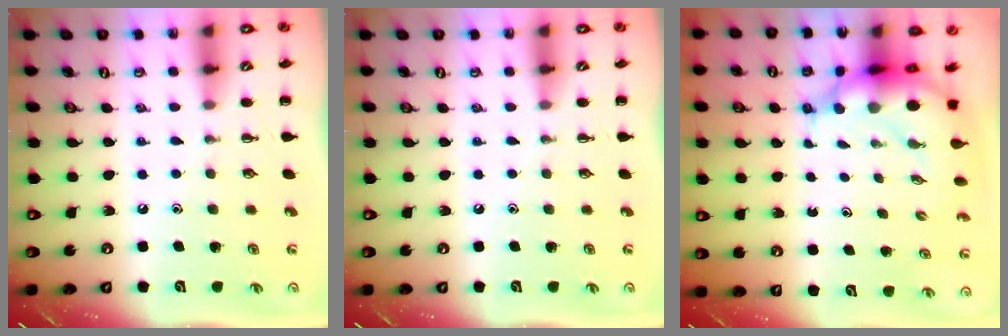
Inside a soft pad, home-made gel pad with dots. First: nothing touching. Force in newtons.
{"total": 0.0}
{"total": 8.1, "press": 7.9, "slide": 2.0}